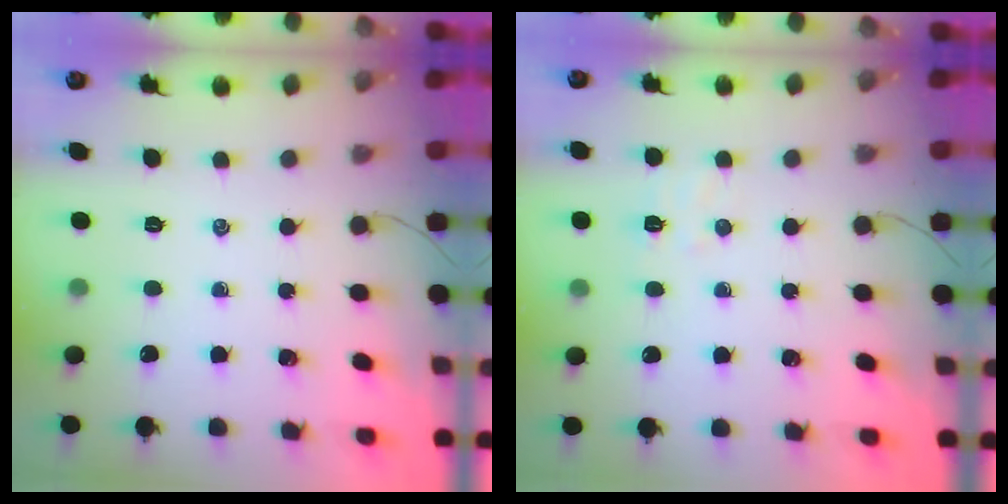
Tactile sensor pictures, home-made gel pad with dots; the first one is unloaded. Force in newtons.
{"total": 4.7, "press": 4.5, "slide": 1.1}